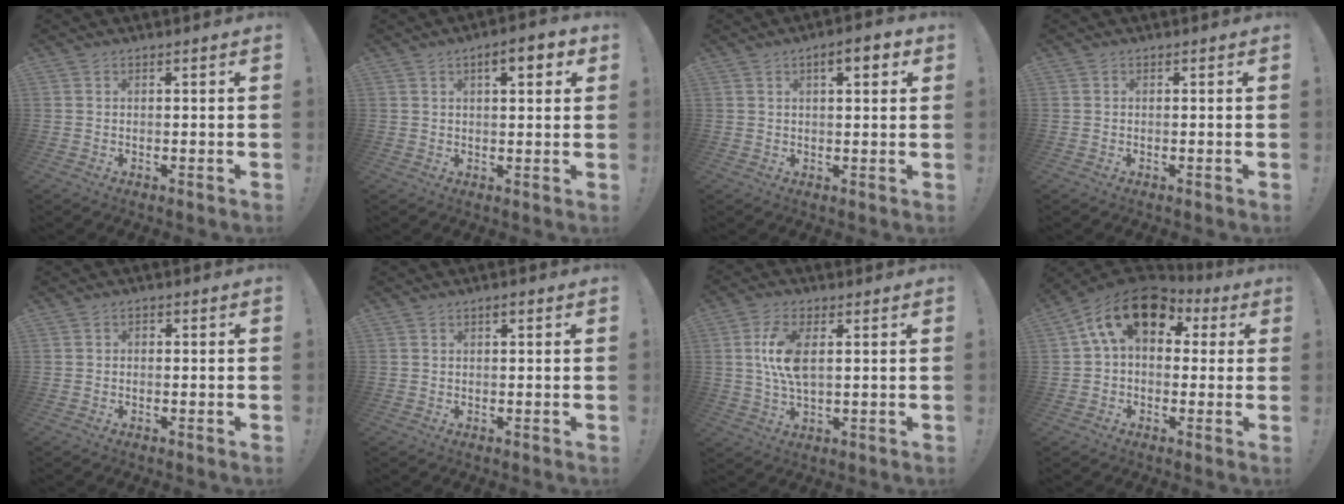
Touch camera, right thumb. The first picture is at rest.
{"total": 6.5, "force": [2.9, 2.1, 5.4], "torque": [-0.067, -0.010, 0.041]}
{"total": 5.9, "force": [2.5, 2.1, 4.9], "torque": [-0.065, -0.005, 0.036]}
{"total": 0.0}
{"total": 0.9, "force": [-0.5, 0.6, 0.5], "torque": [-0.007, 0.003, -0.010]}
{"total": 1.1, "force": [0.4, 0.4, 0.9], "torque": [-0.018, 0.002, 0.006]}
{"total": 10.0, "force": [1.6, 4.6, 8.7], "torque": [-0.164, -0.013, 0.025]}
{"total": 16.0, "force": [6.0, 9.7, 11.2], "torque": [-0.196, -0.007, 0.110]}